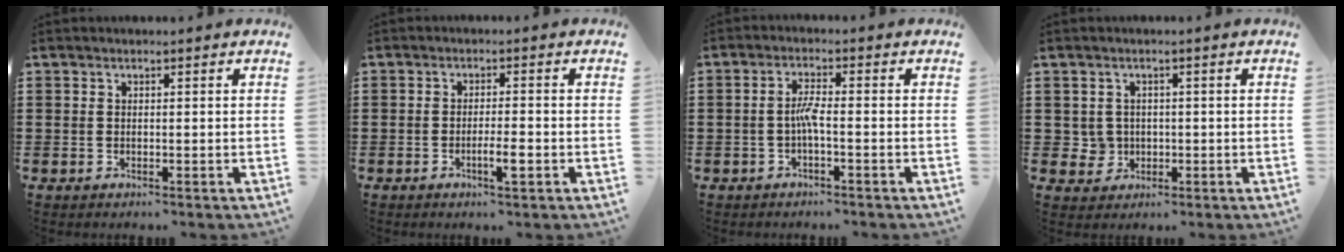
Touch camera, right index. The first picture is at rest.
{"total": 3.3, "force": [-1.4, 0.2, 3.0], "torque": [-0.052, -0.004, -0.025]}
{"total": 3.0, "force": [-0.9, 0.3, 2.8], "torque": [-0.062, -0.002, -0.021]}
{"total": 2.5, "force": [-0.1, 2.4, 0.5], "torque": [-0.021, 0.007, -0.005]}